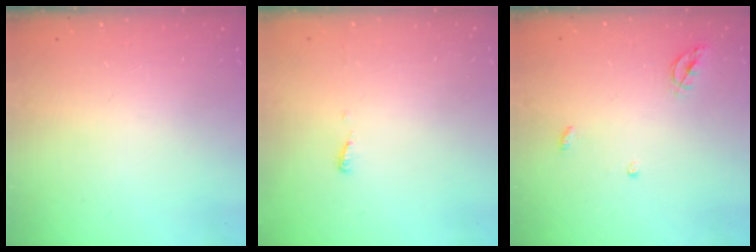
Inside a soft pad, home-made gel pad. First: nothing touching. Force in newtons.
{"total": 3.7, "press": 3.7, "slide": 0.4}
{"total": 5.5, "press": 5.5, "slide": 0.2}